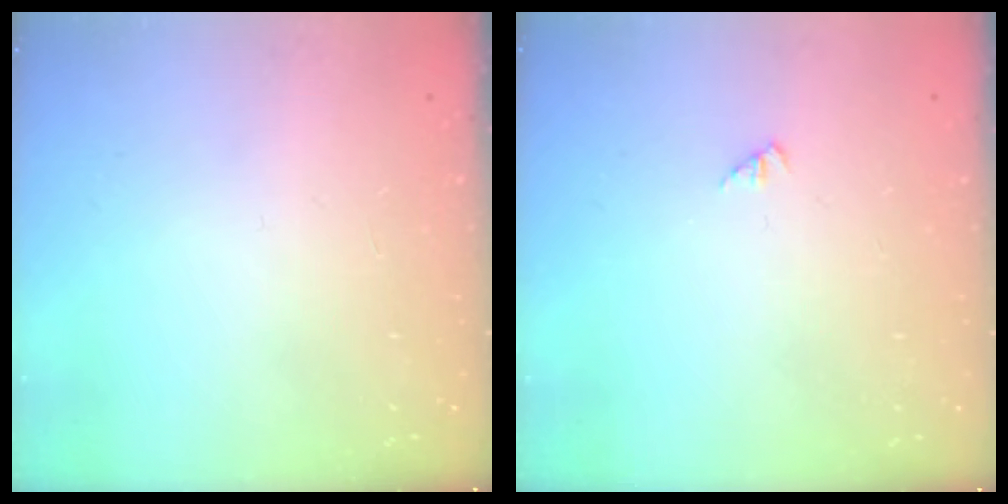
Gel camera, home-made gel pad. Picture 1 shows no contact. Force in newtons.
{"total": 1.0, "press": 1.0, "slide": 0.3}